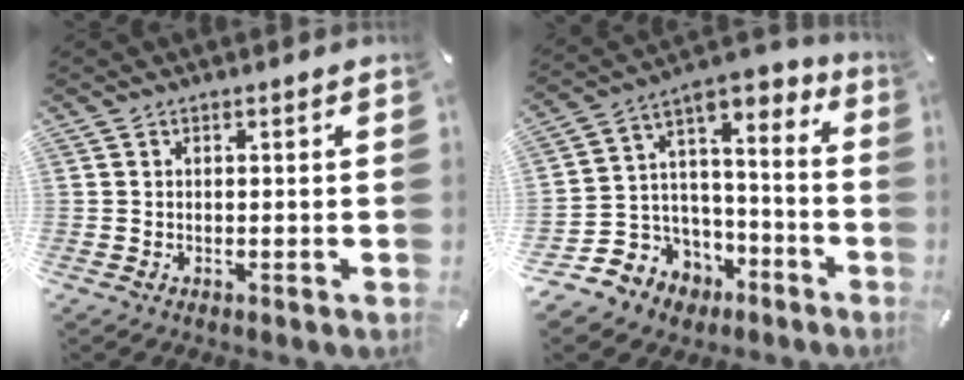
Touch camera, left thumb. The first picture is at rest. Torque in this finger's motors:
{"motor_torque": [1.45, 2.79, 0.13, 0.25, 0.06]}